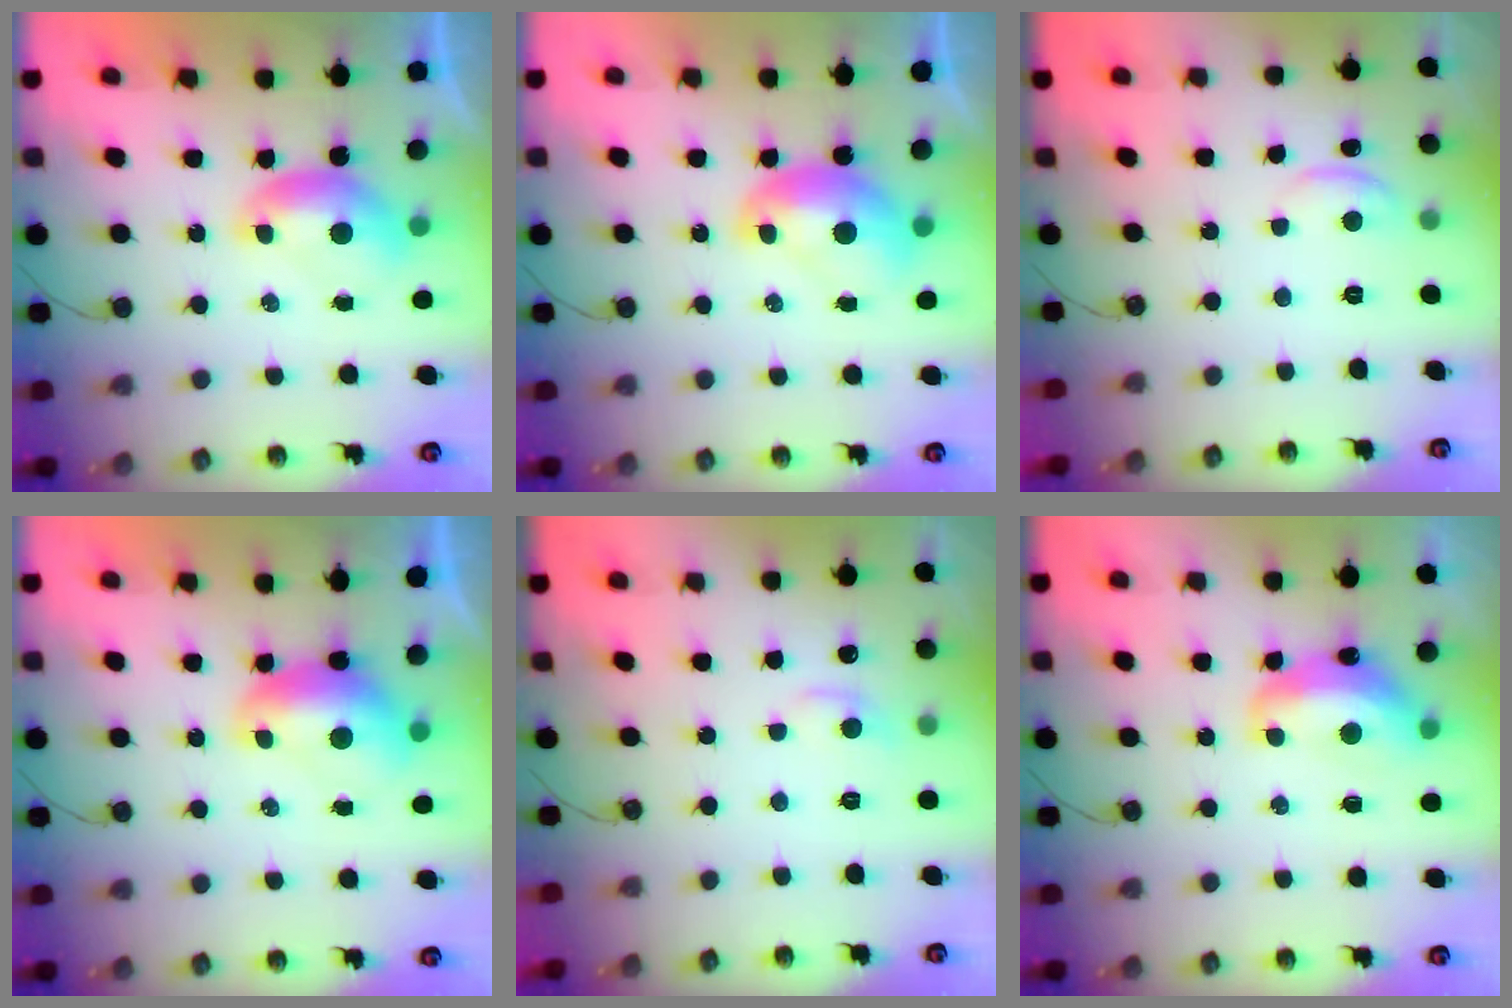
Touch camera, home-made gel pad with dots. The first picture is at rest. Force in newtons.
{"total": 2.6, "press": 2.5, "slide": 0.7}
{"total": 0.6, "press": 0.1, "slide": 0.6}
{"total": 1.6, "press": 1.4, "slide": 0.6}
{"total": 1.6, "press": 1.3, "slide": 0.8}
{"total": 5.6, "press": 5.5, "slide": 0.9}